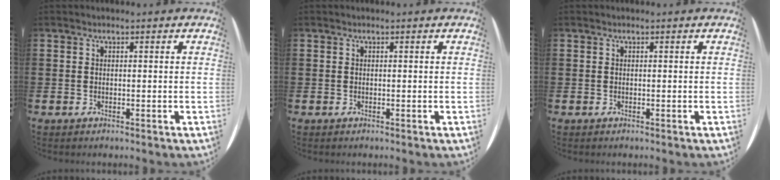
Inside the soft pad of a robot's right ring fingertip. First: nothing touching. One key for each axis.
{"total": 0.0}
{"total": 0.0}